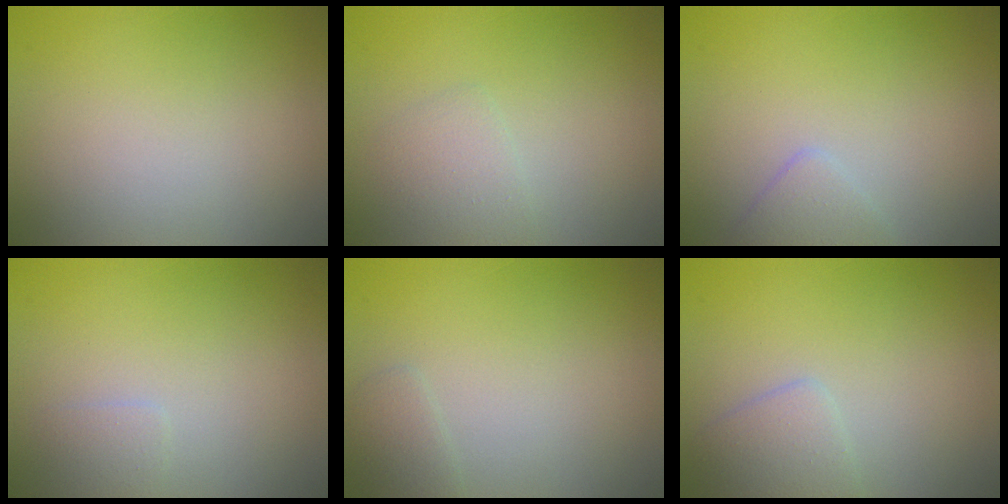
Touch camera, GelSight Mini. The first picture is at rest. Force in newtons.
{"total": 1.5, "press": 1.5, "slide": 0.2}
{"total": 1.4, "press": 1.4, "slide": 0.1}
{"total": 0.7, "press": 0.7, "slide": 0.1}
{"total": 1.1, "press": 1.1, "slide": 0.1}
{"total": 1.9, "press": 1.9, "slide": 0.0}